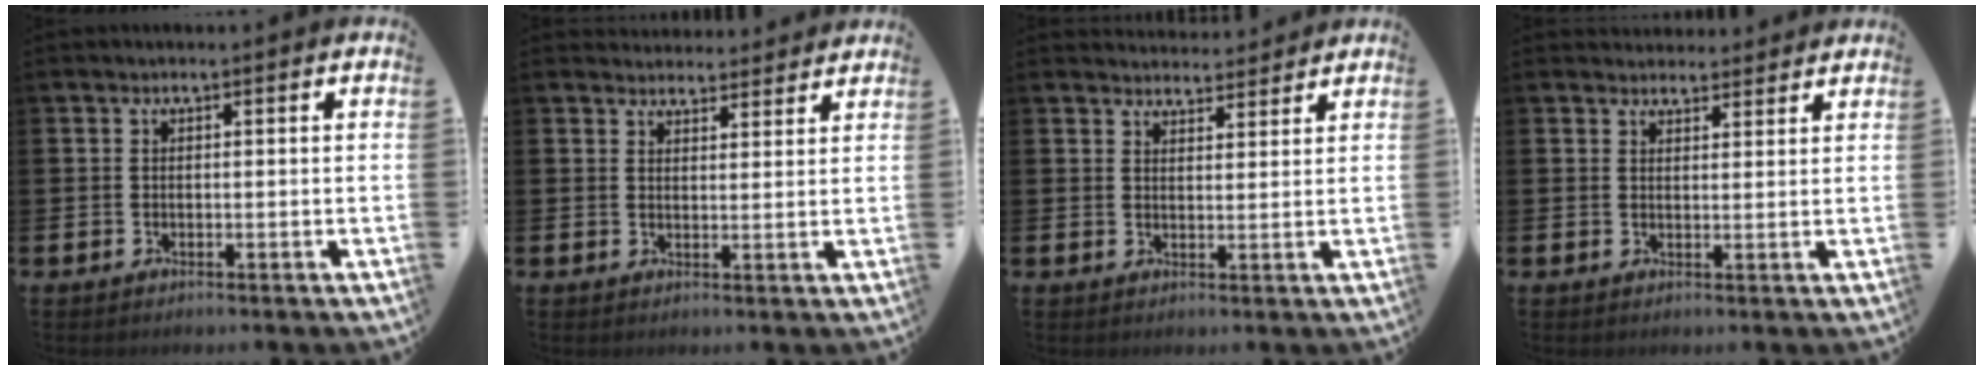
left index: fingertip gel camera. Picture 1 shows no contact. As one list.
[{"total": 3.5, "force": [3.4, 0.7, -0.3], "torque": [0.006, -0.020, 0.062]}, {"total": 3.5, "force": [3.4, 0.7, -0.2], "torque": [0.000, -0.019, 0.062]}, {"total": 2.9, "force": [2.8, 0.8, -0.2], "torque": [0.006, -0.012, 0.050]}]